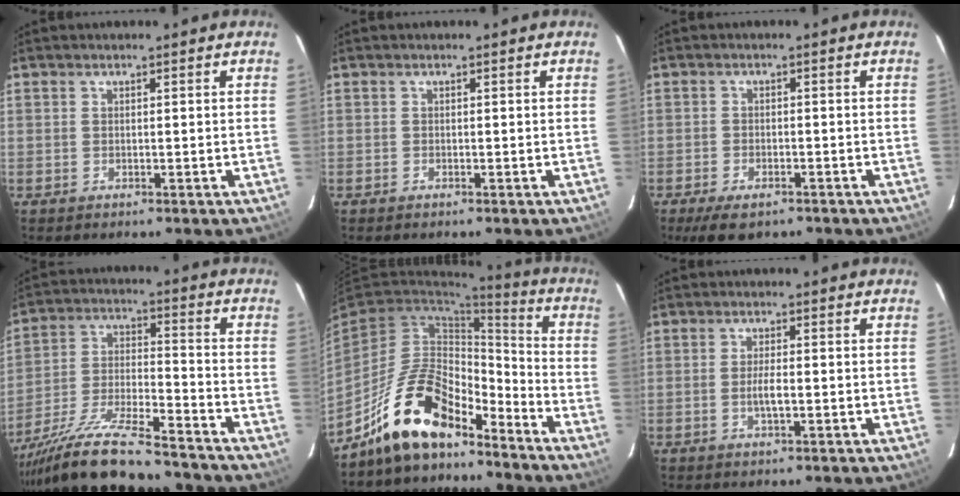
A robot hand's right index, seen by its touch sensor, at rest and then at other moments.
{"total": 0.0}
{"total": 6.0, "force": [-4.3, 2.5, 3.2], "torque": [-0.076, -0.016, -0.068]}
{"total": 18.6, "force": [-15.7, 2.9, 9.6], "torque": [-0.196, -0.029, -0.263]}
{"total": 16.2, "force": [-12.3, 6.4, 8.3], "torque": [-0.176, 0.019, -0.216]}
{"total": 2.7, "force": [-0.7, 0.7, 2.5], "torque": [-0.048, -0.003, -0.011]}